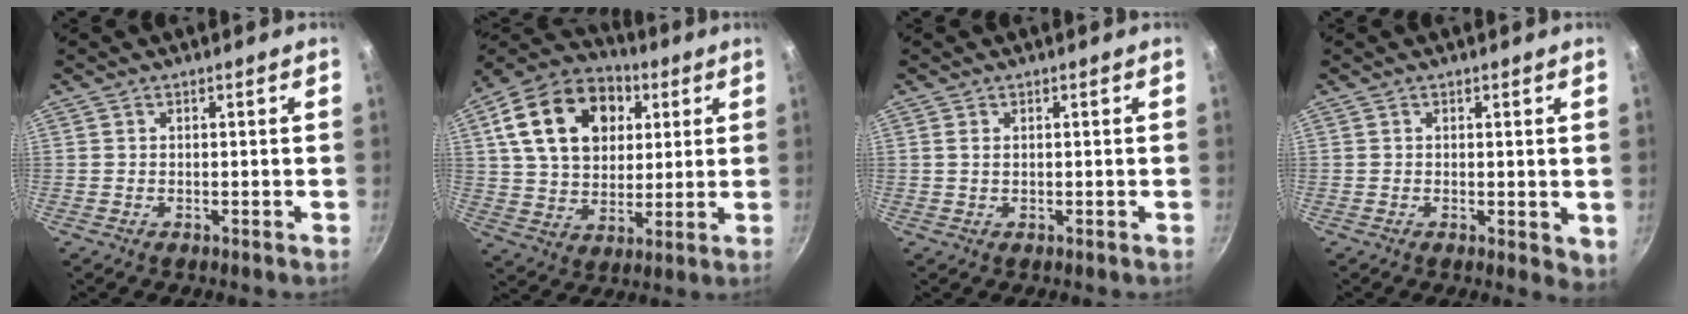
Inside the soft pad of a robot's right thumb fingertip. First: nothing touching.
{"total": 21.4, "force": [6.5, 15.3, 13.5], "torque": [-0.214, 0.006, 0.103]}
{"total": 1.1, "force": [0.3, 0.6, 0.8], "torque": [-0.017, 0.000, 0.004]}
{"total": 3.4, "force": [0.3, 1.6, 2.9], "torque": [-0.034, -0.008, 0.005]}